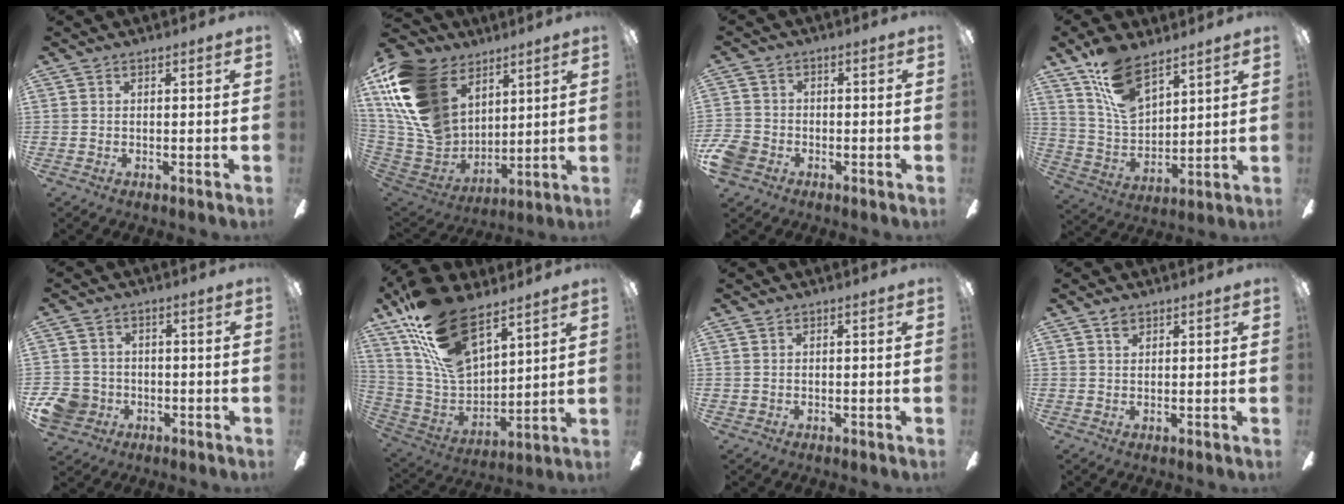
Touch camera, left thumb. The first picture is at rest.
{"total": 22.1, "force": [10.2, 15.1, 12.5], "torque": [-0.296, -0.040, 0.190]}
{"total": 5.8, "force": [-2.6, 4.6, 2.4], "torque": [-0.062, 0.018, -0.051]}
{"total": 14.8, "force": [9.8, 7.4, 8.2], "torque": [-0.159, -0.039, 0.186]}
{"total": 8.3, "force": [-2.7, 7.4, 2.7], "torque": [-0.071, 0.027, -0.046]}
{"total": 21.9, "force": [14.7, 9.8, 13.0], "torque": [-0.269, -0.088, 0.267]}
{"total": 0.8, "force": [0.2, 0.8, 0.1], "torque": [-0.002, 0.006, 0.003]}
{"total": 1.8, "force": [1.3, 1.1, 0.7], "torque": [-0.009, -0.003, 0.023]}